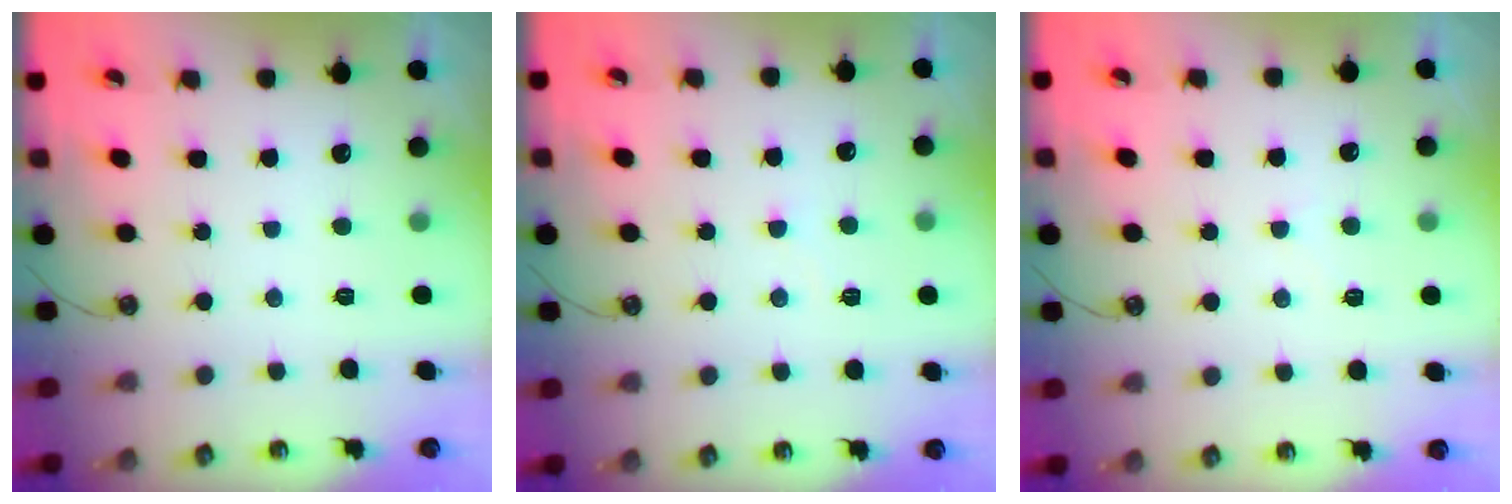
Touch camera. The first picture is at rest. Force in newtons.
{"total": 6.1, "press": 6.1, "slide": 0.3}
{"total": 3.0, "press": 3.0, "slide": 0.4}